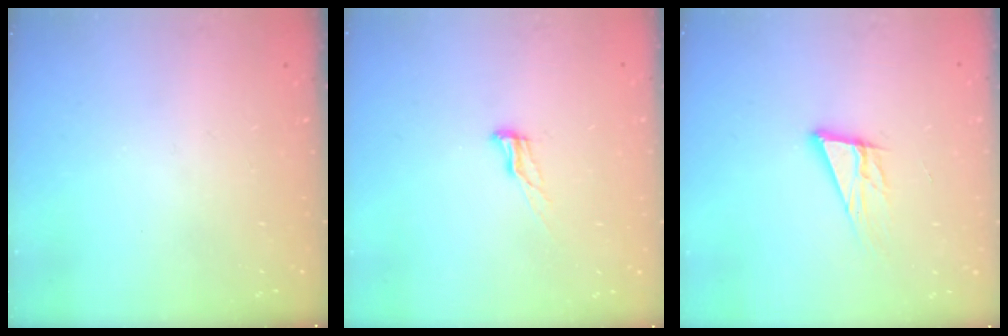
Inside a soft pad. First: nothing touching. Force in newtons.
{"total": 6.9, "press": 6.9, "slide": 0.9}
{"total": 12.2, "press": 11.7, "slide": 3.4}